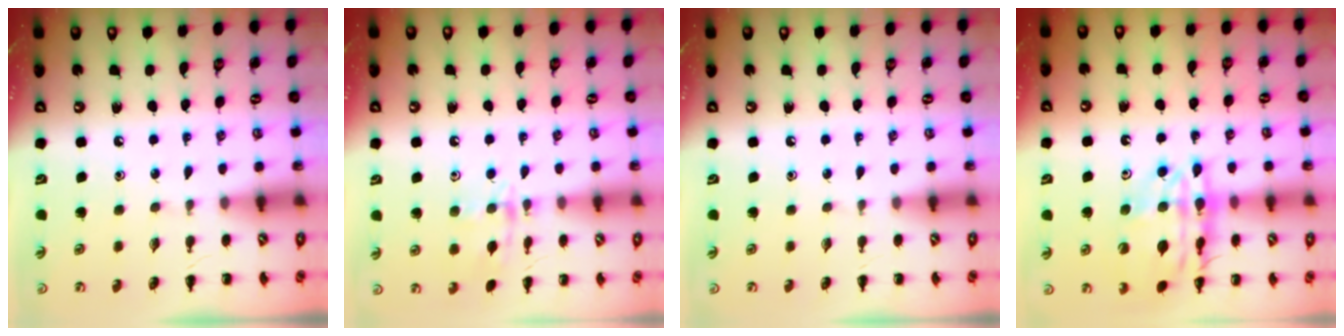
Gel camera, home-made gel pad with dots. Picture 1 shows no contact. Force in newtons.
{"total": 11.0, "press": 11.0, "slide": 0.6}
{"total": 0.0}
{"total": 17.7, "press": 17.5, "slide": 2.1}